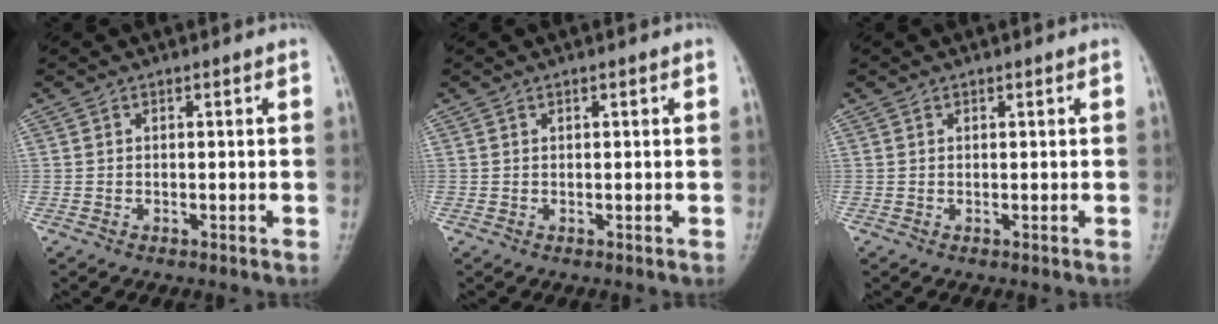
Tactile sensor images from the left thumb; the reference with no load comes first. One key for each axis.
{"total": 0.0}
{"total": 0.0}